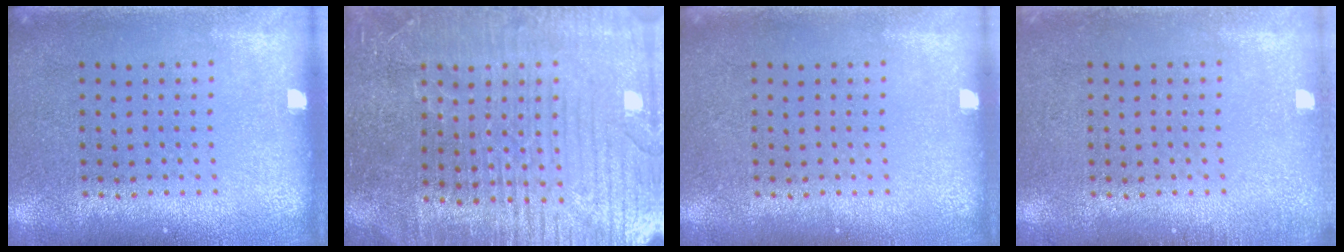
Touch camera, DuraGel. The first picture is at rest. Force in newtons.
{"total": 4.8, "press": 4.5, "slide": 1.7}
{"total": 0.0}
{"total": 0.8, "press": 0.8, "slide": 0.0}